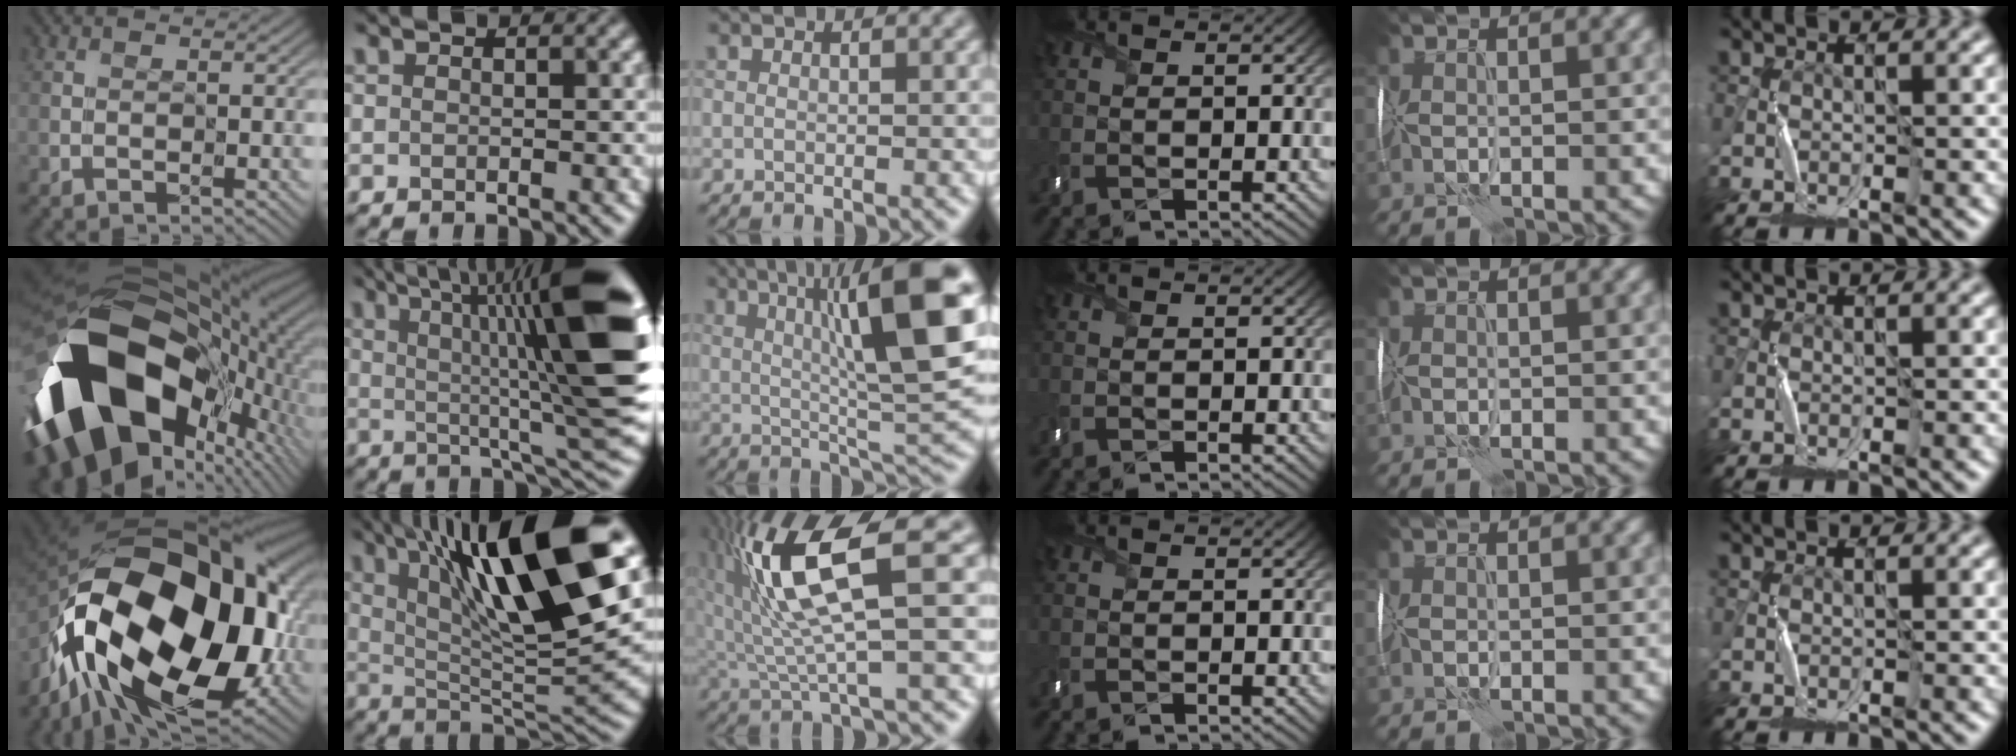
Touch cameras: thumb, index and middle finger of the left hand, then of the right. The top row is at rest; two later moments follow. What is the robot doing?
{"motion": "wrap", "object": "ribbon"}